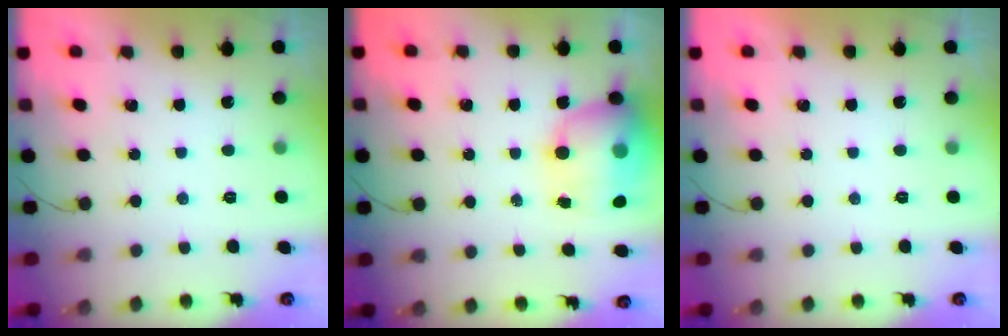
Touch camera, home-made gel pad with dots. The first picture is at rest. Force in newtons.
{"total": 15.4, "press": 15.1, "slide": 3.4}
{"total": 0.0}